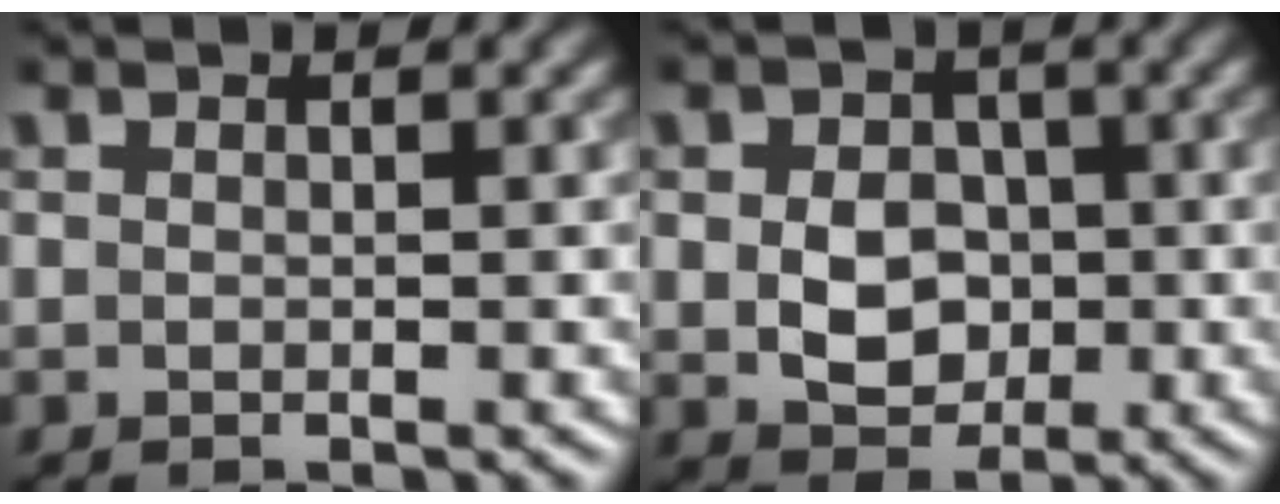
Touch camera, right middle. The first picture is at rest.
{"total": 4.4, "force": [-0.3, 3.5, 2.7], "torque": [-0.045, -0.004, -0.005]}